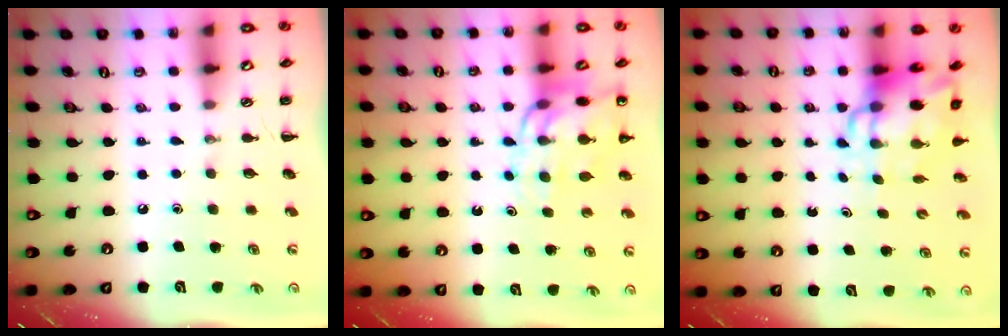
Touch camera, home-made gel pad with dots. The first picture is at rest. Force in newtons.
{"total": 13.5, "press": 13.1, "slide": 3.0}
{"total": 8.6, "press": 8.2, "slide": 2.3}